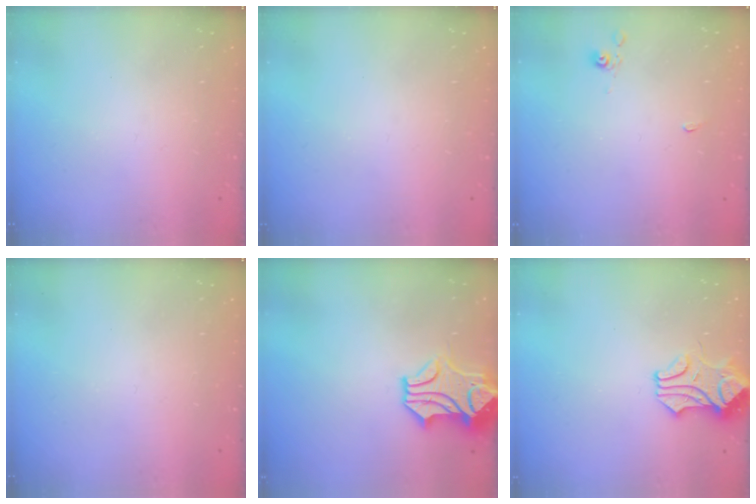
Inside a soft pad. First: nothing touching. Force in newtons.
{"total": 0.0}
{"total": 2.9, "press": 2.9, "slide": 0.6}
{"total": 0.0}
{"total": 1.0, "press": 0.3, "slide": 1.0}
{"total": 0.6, "press": 0.6, "slide": 0.2}